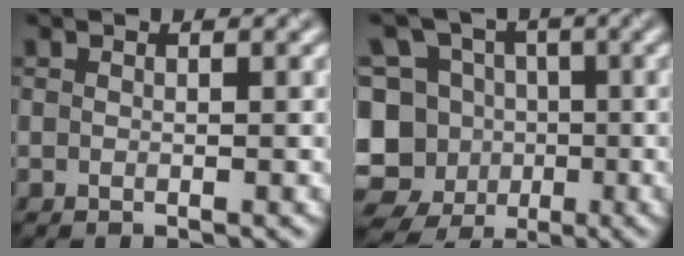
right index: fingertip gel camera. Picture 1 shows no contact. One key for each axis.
{"total": 13.5, "fx": -4.8, "fy": 11.8, "fz": 4.5, "tx": -0.093, "ty": 0.005, "tz": -0.087}